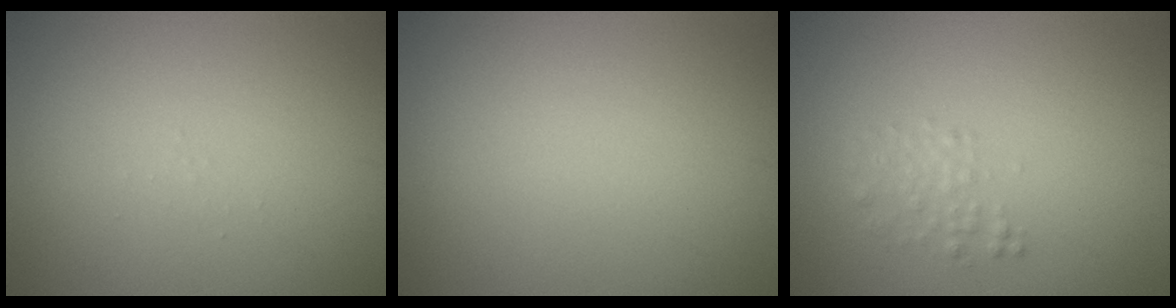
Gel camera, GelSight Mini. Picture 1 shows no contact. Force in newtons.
{"total": 0.0}
{"total": 1.5, "press": 1.5, "slide": 0.1}